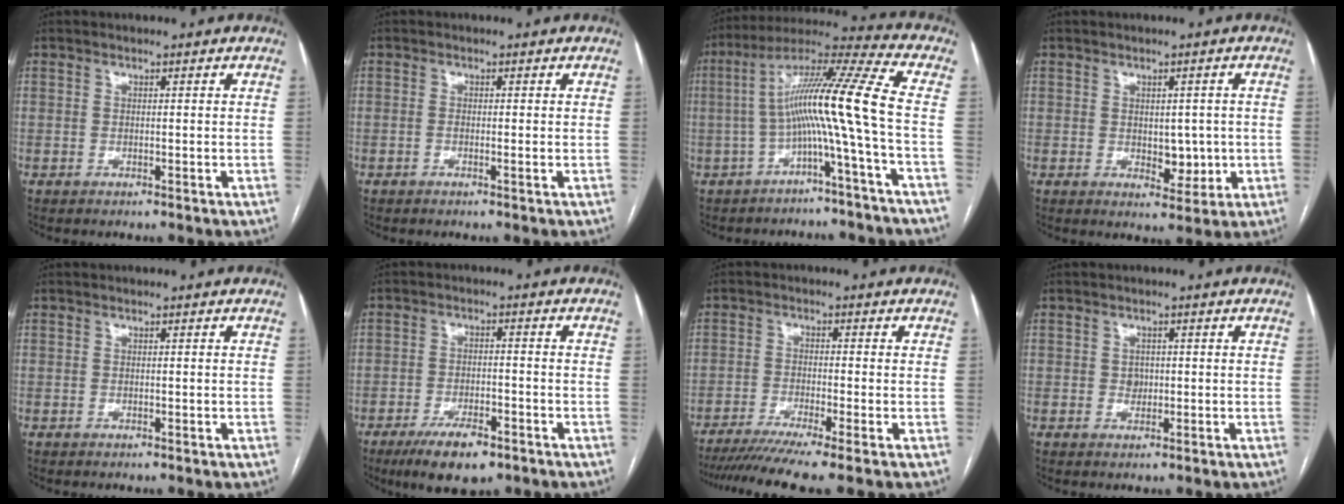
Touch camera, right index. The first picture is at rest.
{"total": 0.7, "force": [-0.3, 0.0, 0.6], "torque": [-0.011, 0.001, -0.005]}
{"total": 12.6, "force": [-2.3, -2.2, 12.2], "torque": [-0.208, 0.036, -0.048]}
{"total": 4.6, "force": [-0.4, 2.8, 3.6], "torque": [-0.042, 0.002, 0.006]}
{"total": 0.0}
{"total": 8.0, "force": [-5.2, 2.5, 5.5], "torque": [-0.096, -0.009, -0.083]}
{"total": 9.4, "force": [-7.3, -1.2, 5.8], "torque": [-0.083, -0.020, -0.115]}
{"total": 1.5, "force": [-0.1, 1.3, 0.8], "torque": [-0.011, 0.003, 0.002]}